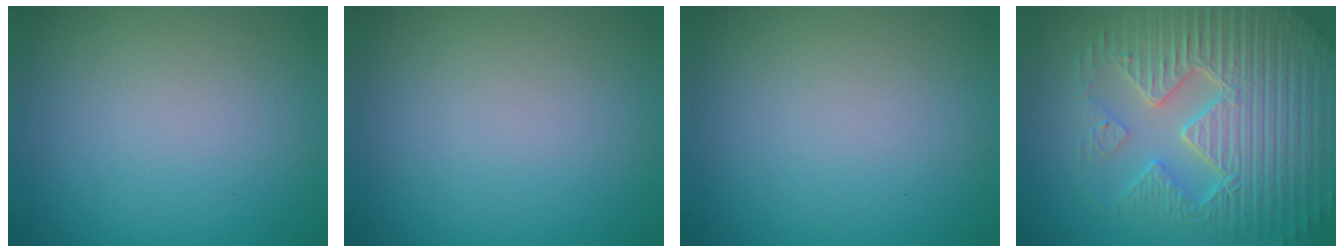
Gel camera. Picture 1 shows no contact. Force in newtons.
{"total": 0.0}
{"total": 0.0}
{"total": 9.0, "press": 6.4, "slide": 6.3}